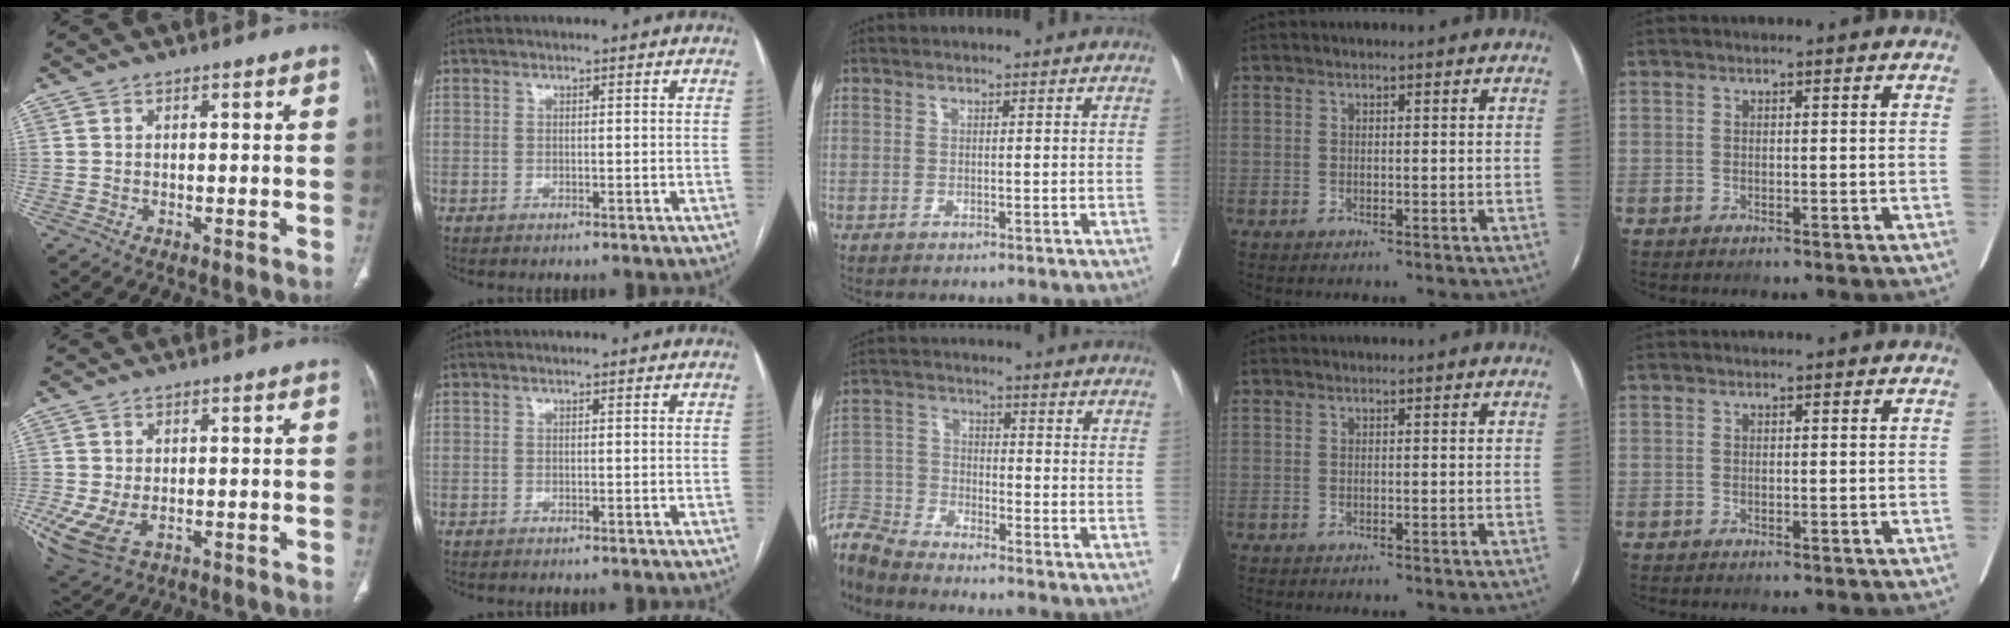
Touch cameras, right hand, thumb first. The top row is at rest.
{"thumb": {"total": 9.6, "force": [-2.9, 6.0, 6.9], "torque": [-0.169, -0.012, -0.042]}, "middle": {"total": 8.0, "force": [-8.0, 0.2, 1.0], "torque": [-0.027, -0.002, -0.161]}}